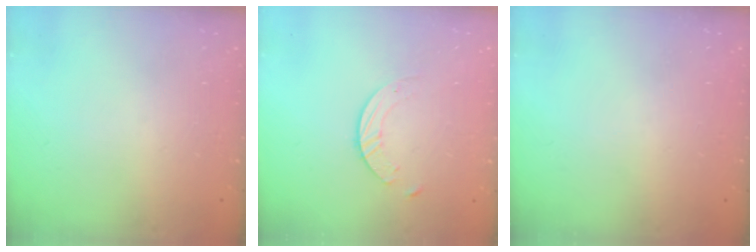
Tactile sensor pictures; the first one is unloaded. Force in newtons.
{"total": 1.4, "press": 1.4, "slide": 0.2}
{"total": 0.0}